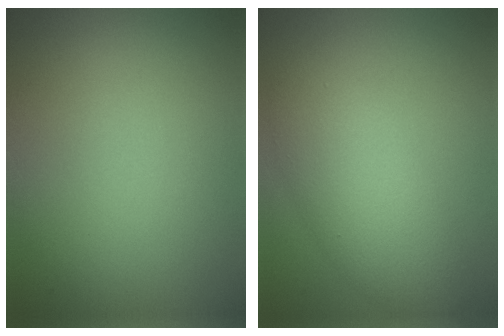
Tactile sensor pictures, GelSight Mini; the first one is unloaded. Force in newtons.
{"total": 5.6, "press": 5.5, "slide": 0.1}